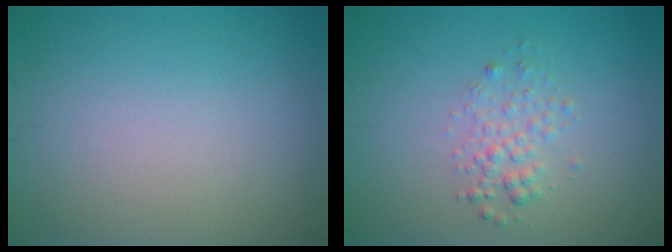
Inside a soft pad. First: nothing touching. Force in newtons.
{"total": 1.9, "press": 1.9, "slide": 0.1}